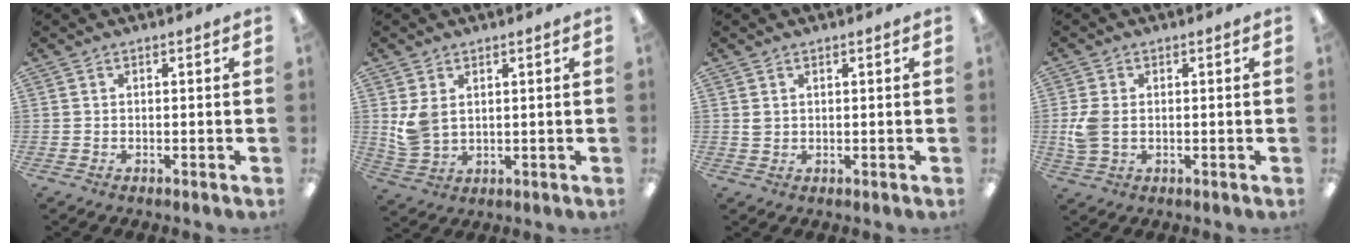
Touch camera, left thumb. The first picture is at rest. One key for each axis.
{"total": 5.6, "fx": 2.0, "fy": 3.9, "fz": 3.5, "tx": -0.083, "ty": -0.004, "tz": 0.040}
{"total": 1.4, "fx": 0.7, "fy": 1.0, "fz": 0.5, "tx": -0.011, "ty": 0.002, "tz": 0.014}
{"total": 5.2, "fx": -0.1, "fy": 3.6, "fz": 3.8, "tx": -0.088, "ty": 0.002, "tz": -0.003}